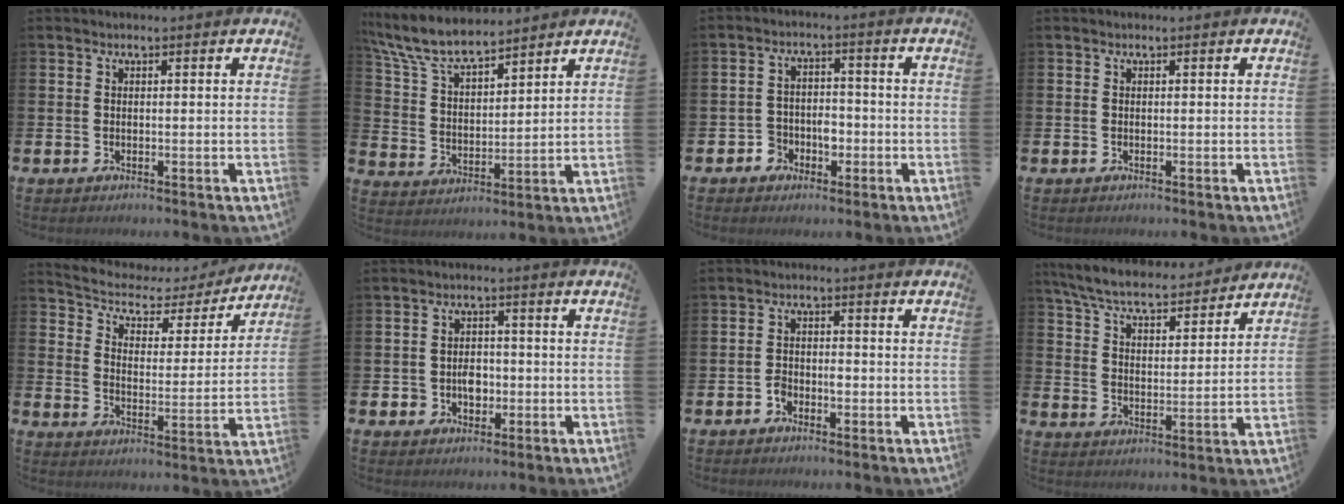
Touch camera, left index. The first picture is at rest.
{"total": 8.5, "force": [7.7, 1.8, 2.9], "torque": [-0.094, -0.038, 0.141]}
{"total": 3.5, "force": [-1.9, 2.8, 1.0], "torque": [-0.037, 0.009, -0.043]}
{"total": 0.0}
{"total": 4.7, "force": [4.1, 2.0, 1.0], "torque": [-0.053, -0.033, 0.062]}
{"total": 3.2, "force": [-0.9, 2.6, 1.7], "torque": [-0.028, 0.002, -0.022]}
{"total": 2.0, "force": [-1.0, 1.3, 1.1], "torque": [-0.021, 0.004, -0.022]}
{"total": 7.2, "force": [6.7, 1.2, 2.2], "torque": [-0.078, -0.042, 0.118]}